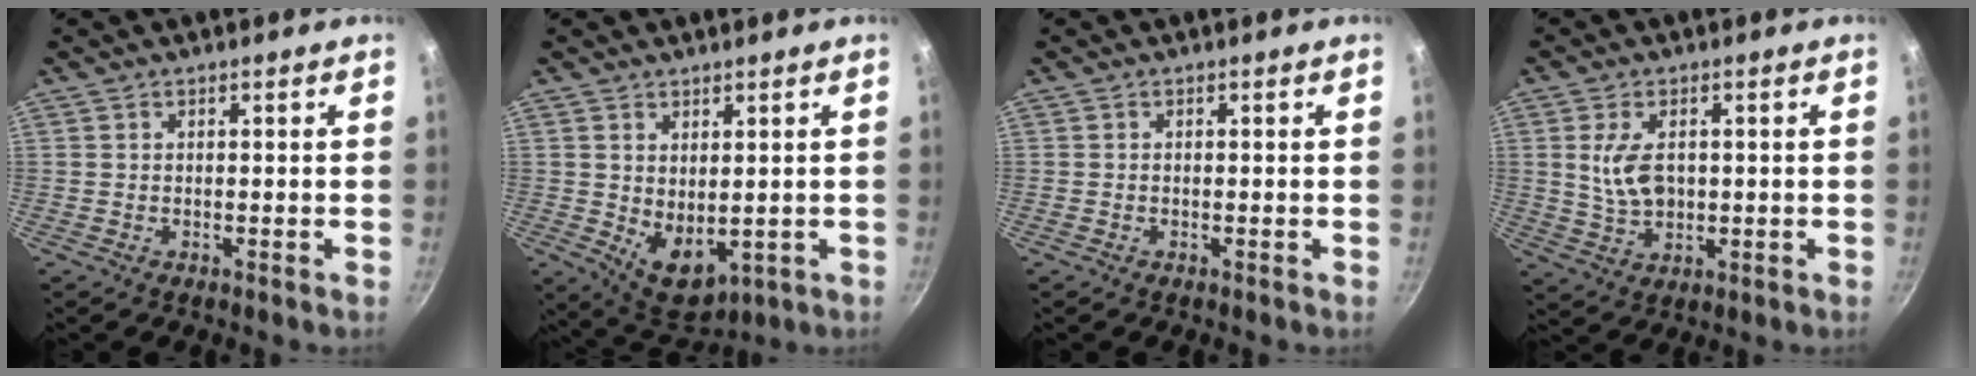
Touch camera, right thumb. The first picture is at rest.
{"total": 7.7, "force": [0.5, 4.8, 6.0], "torque": [-0.070, -0.024, 0.029]}
{"total": 0.0}
{"total": 7.2, "force": [1.0, 4.5, 5.6], "torque": [-0.098, -0.006, 0.022]}